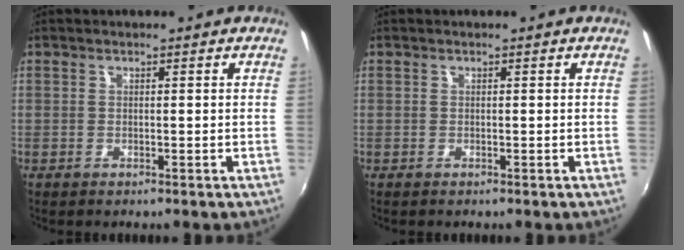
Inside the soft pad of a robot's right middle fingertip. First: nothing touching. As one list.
[{"total": 0.0}]